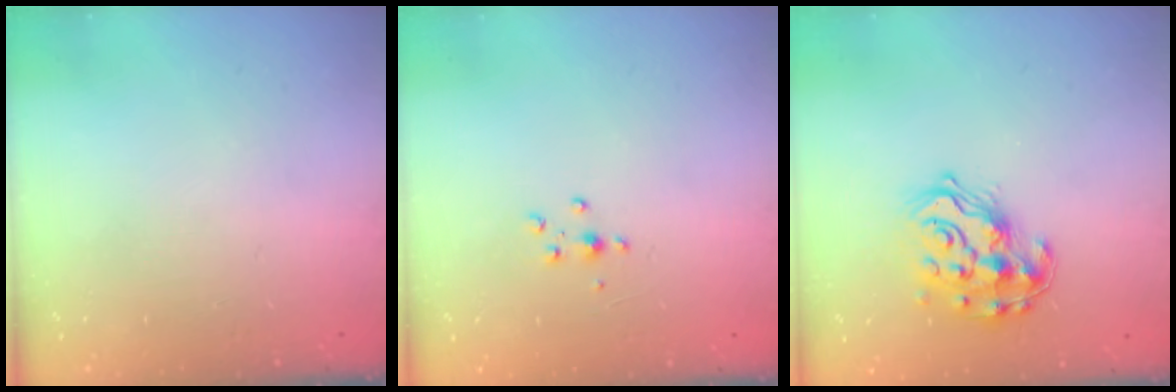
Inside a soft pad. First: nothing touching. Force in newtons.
{"total": 2.9, "press": 2.9, "slide": 0.4}
{"total": 14.6, "press": 14.5, "slide": 1.1}